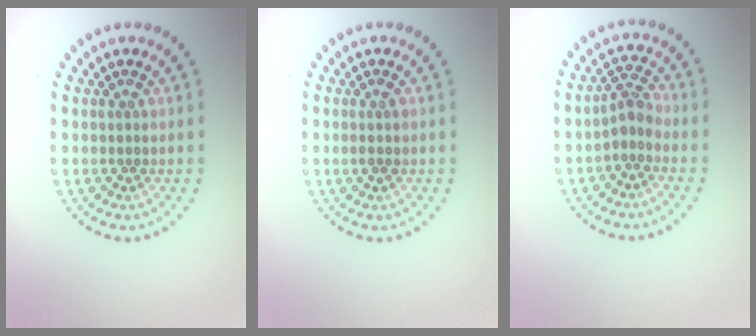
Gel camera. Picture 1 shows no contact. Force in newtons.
{"total": 0.8, "press": 0.8, "slide": 0.3}
{"total": 2.0, "press": 1.6, "slide": 1.3}